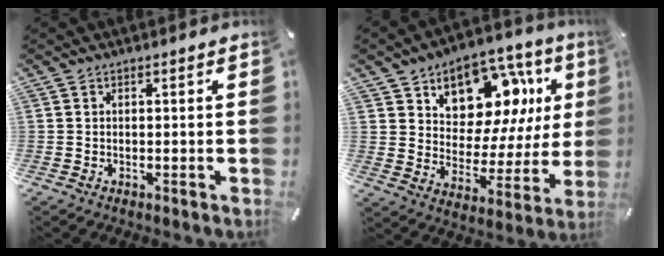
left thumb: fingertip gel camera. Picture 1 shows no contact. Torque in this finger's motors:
{"motor_torque": [2.50, 2.51, 0.93, -0.91, 0.13]}